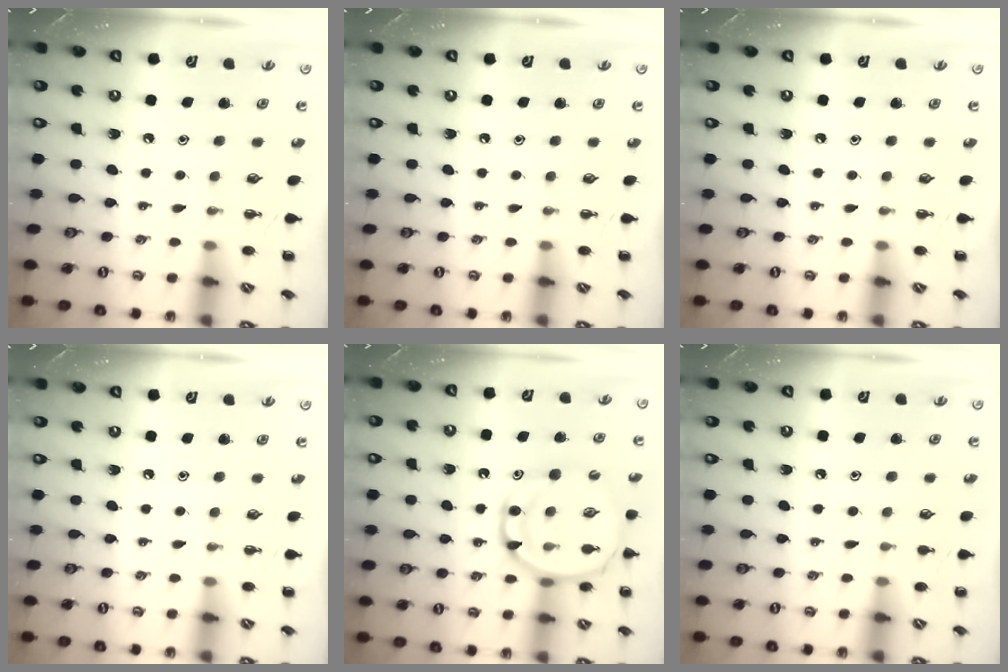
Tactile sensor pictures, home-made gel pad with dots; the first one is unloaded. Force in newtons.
{"total": 0.0}
{"total": 0.0}
{"total": 0.0}
{"total": 13.7, "press": 13.3, "slide": 3.2}
{"total": 5.0, "press": 4.8, "slide": 1.6}